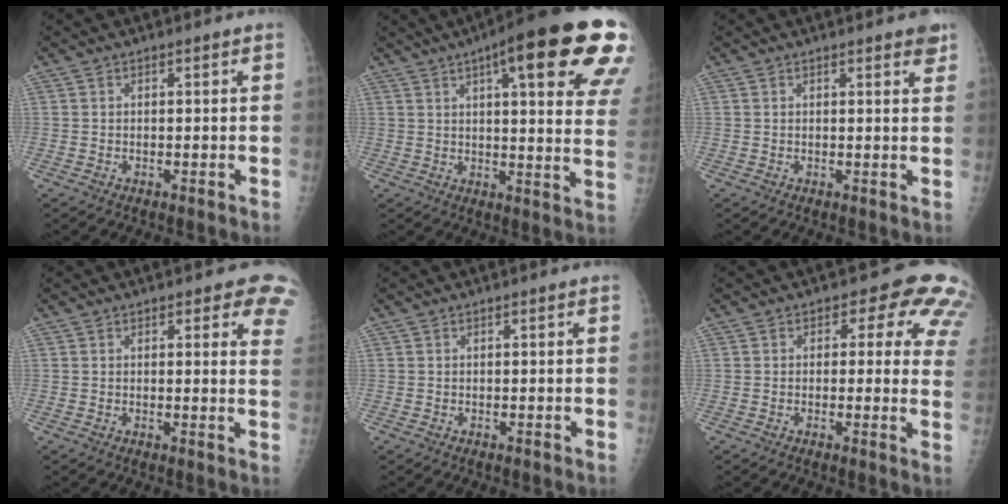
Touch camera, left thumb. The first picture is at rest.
{"total": 26.0, "force": [13.1, 6.0, 21.6], "torque": [-0.227, -0.011, 0.162]}
{"total": 2.6, "force": [1.8, 0.6, 1.8], "torque": [-0.014, -0.006, 0.018]}
{"total": 7.5, "force": [5.3, 2.9, 4.6], "torque": [-0.014, -0.021, 0.041]}
{"total": 0.0}
{"total": 11.2, "force": [5.2, 6.3, 7.6], "torque": [-0.030, -0.013, 0.032]}